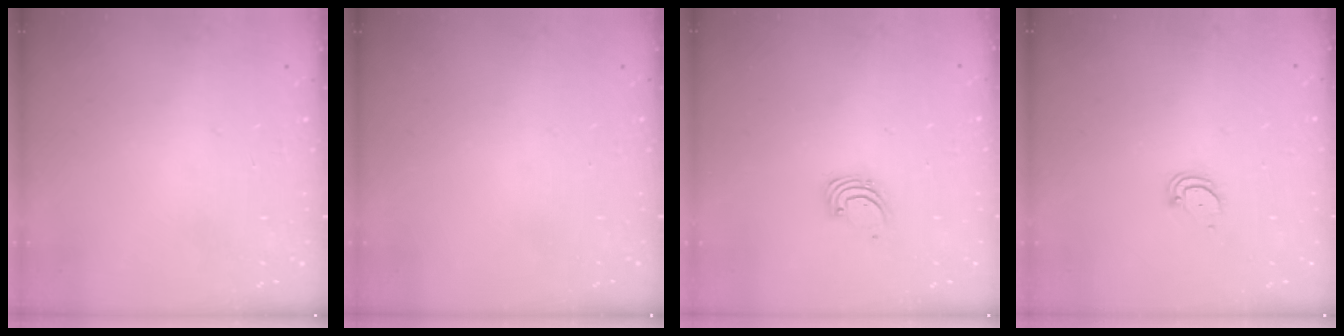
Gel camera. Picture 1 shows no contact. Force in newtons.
{"total": 0.0}
{"total": 1.4, "press": 1.4, "slide": 0.1}
{"total": 2.7, "press": 2.7, "slide": 0.2}